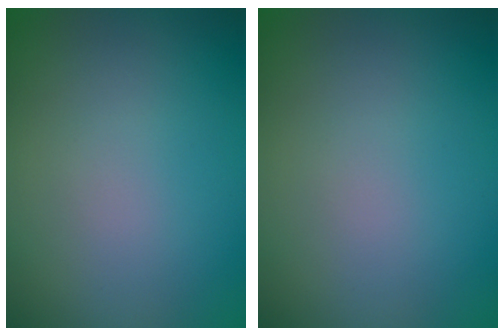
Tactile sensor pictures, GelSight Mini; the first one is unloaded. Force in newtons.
{"total": 0.0}